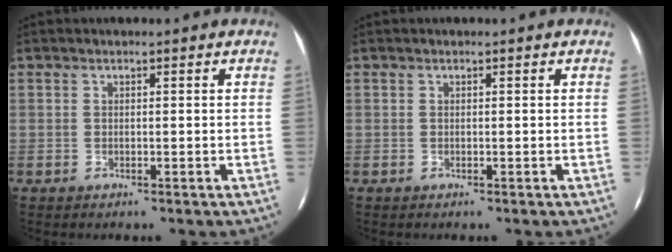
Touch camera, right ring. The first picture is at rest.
{"total": 0.0}